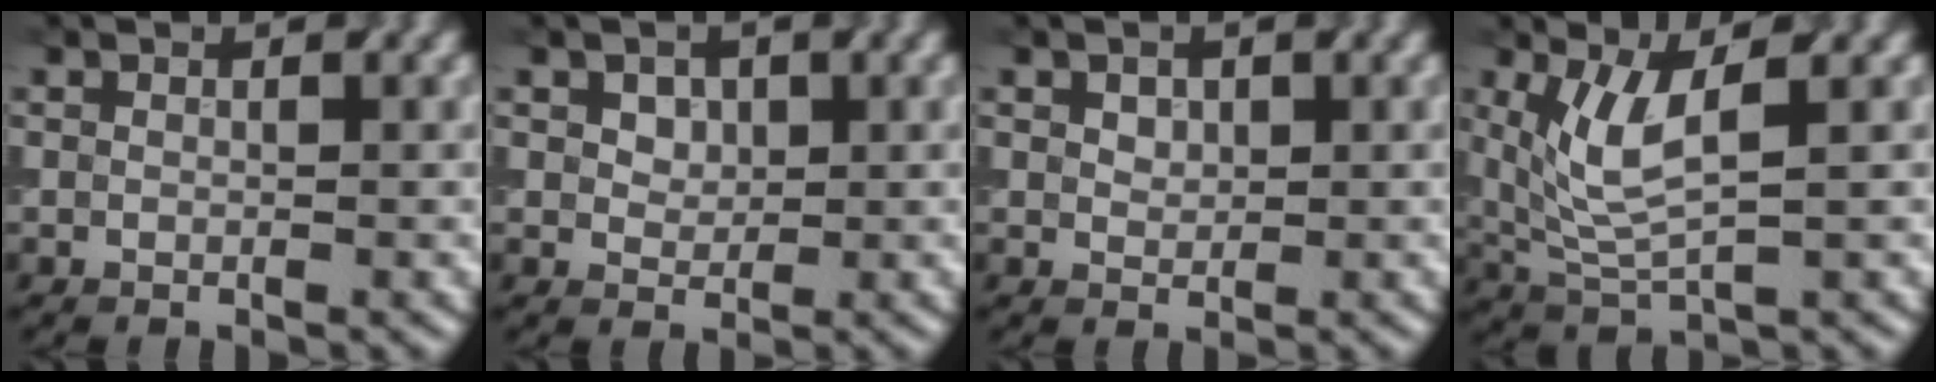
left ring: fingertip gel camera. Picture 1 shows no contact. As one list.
[{"total": 2.7, "force": [1.3, 1.8, 1.5], "torque": [-0.035, 0.009, 0.023]}, {"total": 1.7, "force": [0.9, 1.1, 1.0], "torque": [-0.019, 0.012, 0.012]}, {"total": 4.8, "force": [1.3, 1.7, 4.3], "torque": [-0.104, 0.000, 0.040]}]